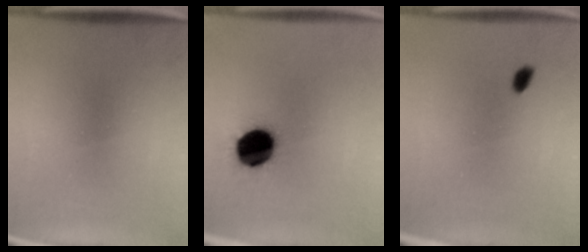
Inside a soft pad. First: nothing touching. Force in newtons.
{"total": 13.4}
{"total": 1.4}